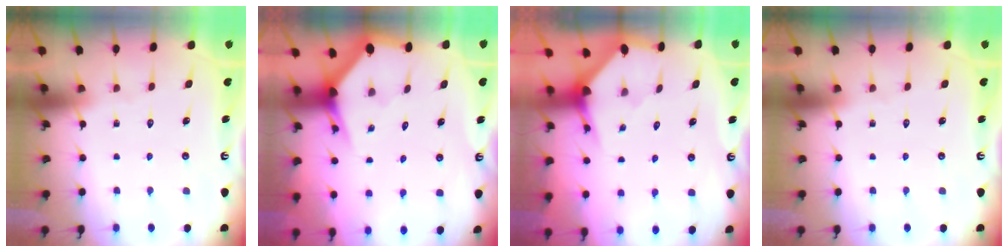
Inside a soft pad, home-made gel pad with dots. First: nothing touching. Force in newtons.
{"total": 2.7, "press": 2.7, "slide": 0.2}
{"total": 2.8, "press": 2.8, "slide": 0.3}
{"total": 0.0}